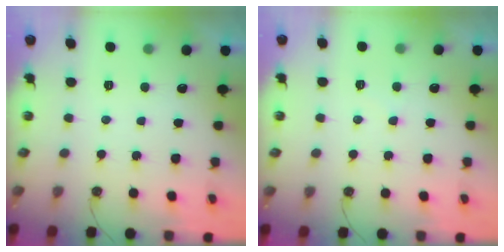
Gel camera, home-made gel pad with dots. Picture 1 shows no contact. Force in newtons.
{"total": 4.1, "press": 4.0, "slide": 0.5}